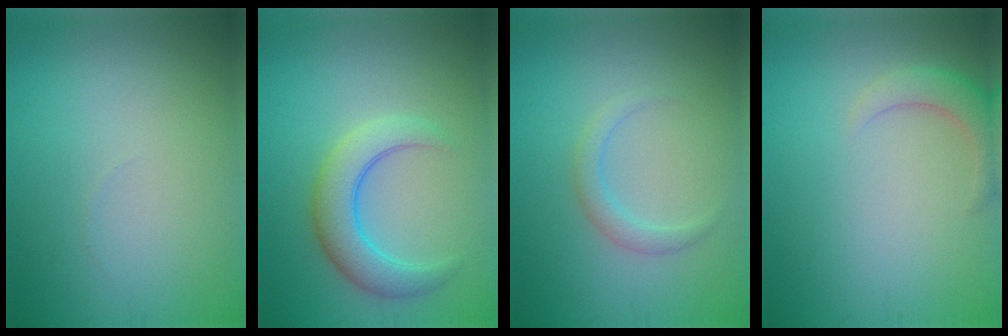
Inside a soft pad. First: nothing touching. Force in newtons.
{"total": 4.4, "press": 4.4, "slide": 0.2}
{"total": 1.7, "press": 1.7, "slide": 0.1}
{"total": 2.7, "press": 2.7, "slide": 0.3}